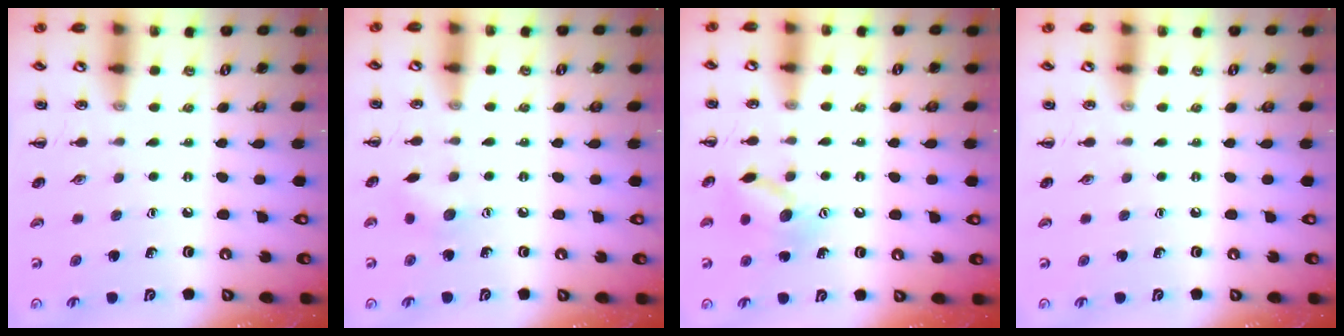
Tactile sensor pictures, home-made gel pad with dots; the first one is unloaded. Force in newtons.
{"total": 6.5, "press": 6.4, "slide": 1.1}
{"total": 11.3, "press": 11.2, "slide": 0.8}
{"total": 0.0}